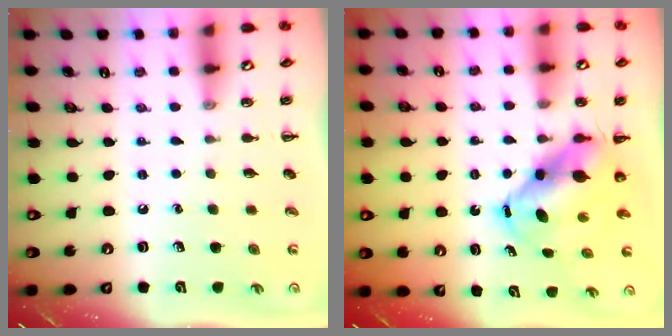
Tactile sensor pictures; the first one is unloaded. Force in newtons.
{"total": 7.2, "press": 6.8, "slide": 2.4}